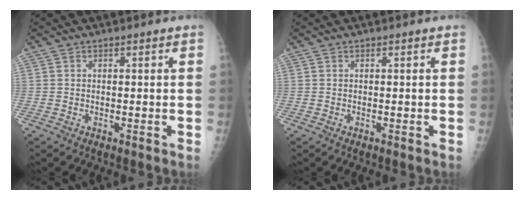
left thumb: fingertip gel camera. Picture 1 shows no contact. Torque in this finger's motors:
{"motor_torque": [0.00, 0.00, 0.00, 0.00, 0.00]}